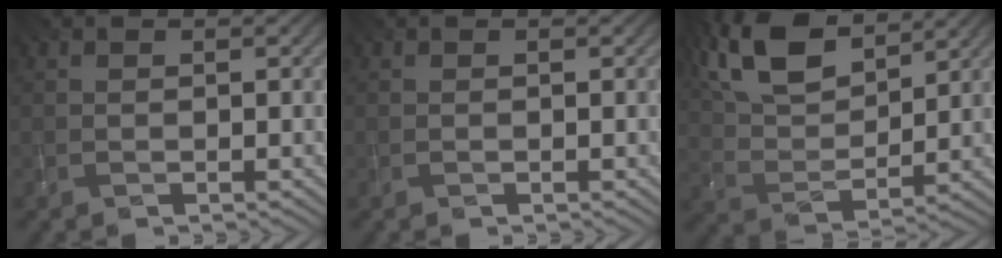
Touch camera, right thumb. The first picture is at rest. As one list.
[{"total": 0.0}, {"total": 11.9, "force": [7.3, 5.0, 7.9], "torque": [-0.184, 0.025, 0.134]}]